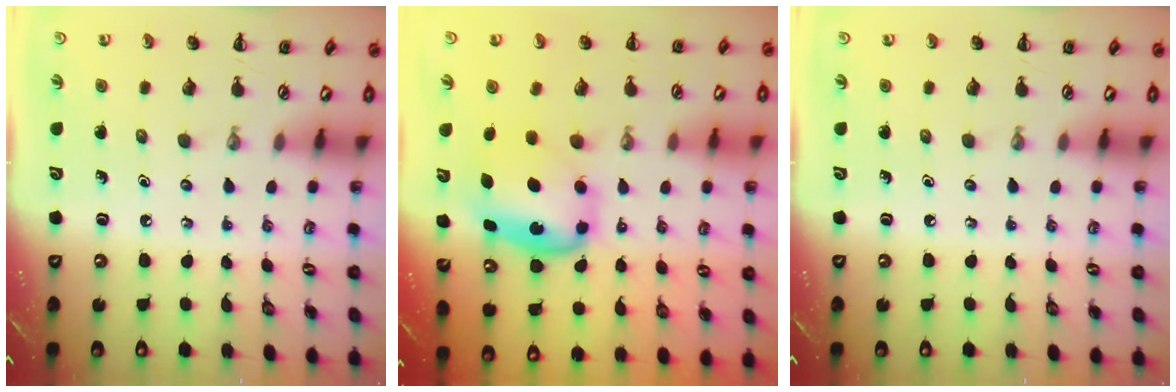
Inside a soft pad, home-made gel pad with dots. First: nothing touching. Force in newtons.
{"total": 6.9, "press": 6.8, "slide": 1.4}
{"total": 0.0}